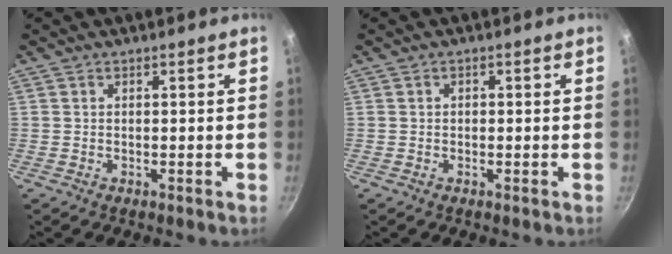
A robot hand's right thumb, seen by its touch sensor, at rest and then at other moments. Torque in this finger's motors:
{"motor_torque": [-0.29, 0.10, 0.05, 0.34, 0.02]}